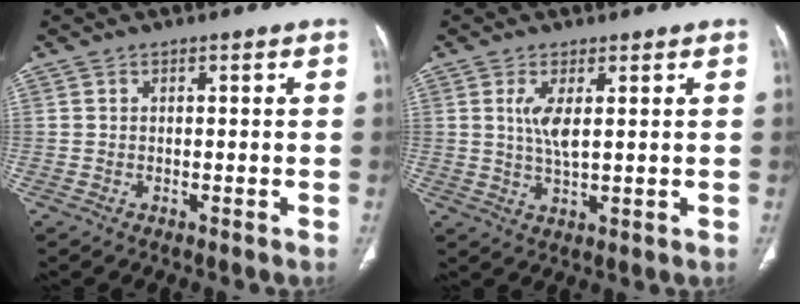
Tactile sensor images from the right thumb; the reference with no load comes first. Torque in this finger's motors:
{"motor_torque": [0.35, 0.82, -0.23, 0.13, 0.19]}